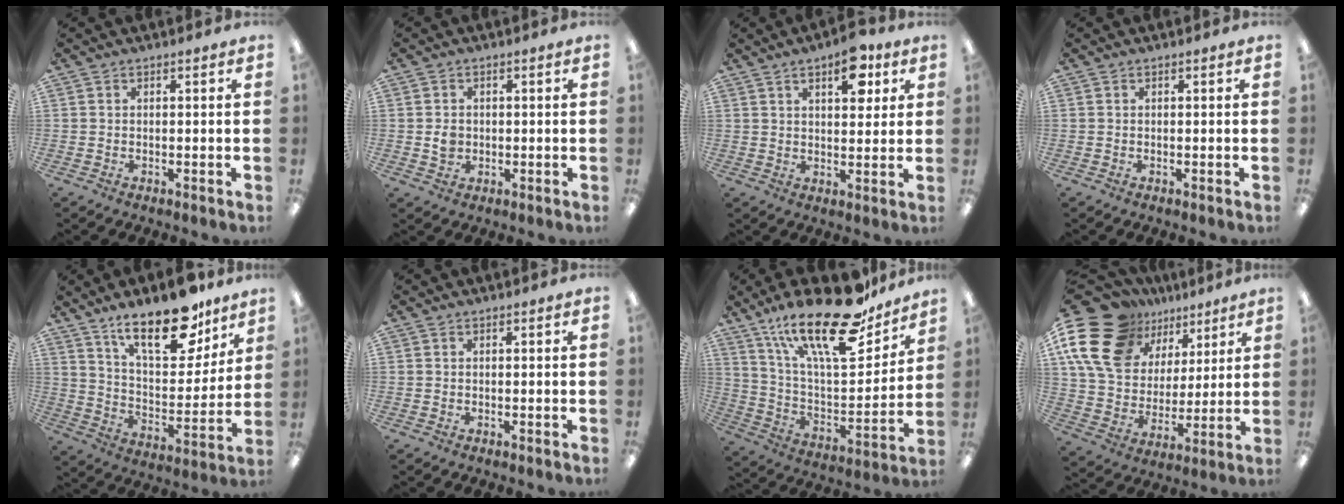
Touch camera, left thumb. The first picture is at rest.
{"total": 3.1, "force": [0.0, 2.6, 1.5], "torque": [-0.021, 0.002, -0.002]}
{"total": 9.7, "force": [5.1, 4.7, 6.7], "torque": [-0.075, -0.023, 0.082]}
{"total": 0.0}
{"total": 20.3, "force": [13.7, 8.5, 12.3], "torque": [-0.186, -0.077, 0.231]}
{"total": 0.0}
{"total": 26.3, "force": [18.3, 8.8, 16.7], "torque": [-0.268, -0.110, 0.311]}
{"total": 20.4, "force": [11.1, 14.0, 9.9], "torque": [-0.203, -0.049, 0.208]}